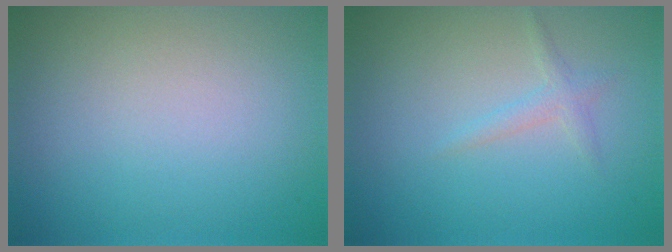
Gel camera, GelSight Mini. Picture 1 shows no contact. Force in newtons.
{"total": 1.1, "press": 1.1, "slide": 0.1}